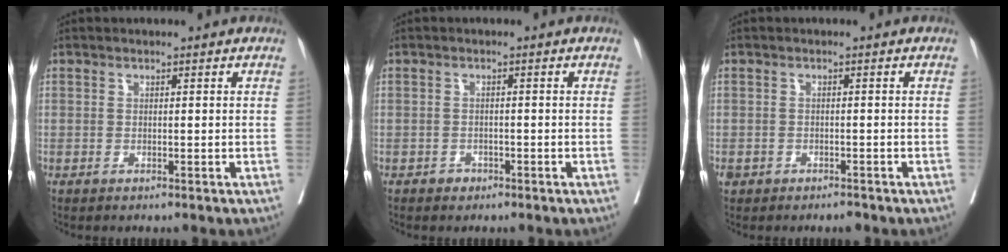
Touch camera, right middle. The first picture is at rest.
{"total": 1.2, "force": [-0.8, 0.9, 0.2], "torque": [-0.002, 0.004, -0.013]}
{"total": 1.6, "force": [-1.2, 0.9, 0.5], "torque": [-0.008, 0.001, -0.015]}